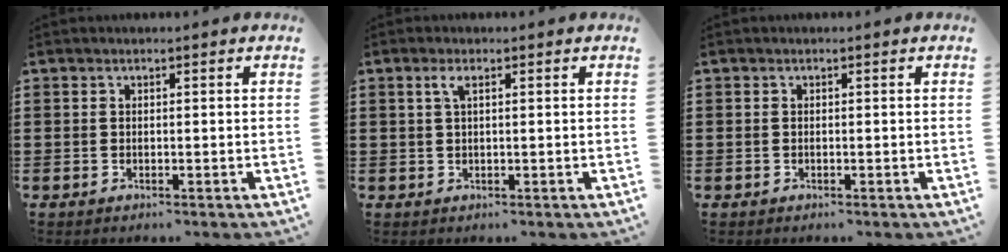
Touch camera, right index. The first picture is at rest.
{"total": 1.6, "force": [0.5, 0.4, 1.4], "torque": [-0.030, 0.004, 0.008]}
{"total": 0.0}